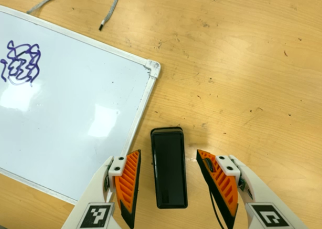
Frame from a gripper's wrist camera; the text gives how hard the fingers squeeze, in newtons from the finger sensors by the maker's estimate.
{"total": 0.0}